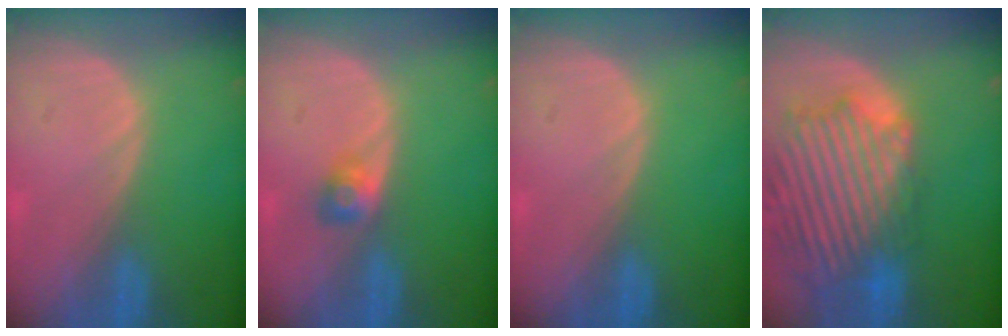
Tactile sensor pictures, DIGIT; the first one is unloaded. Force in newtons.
{"total": 2.4, "press": 2.2, "slide": 1.0}
{"total": 0.0}
{"total": 14.5, "press": 12.4, "slide": 7.6}